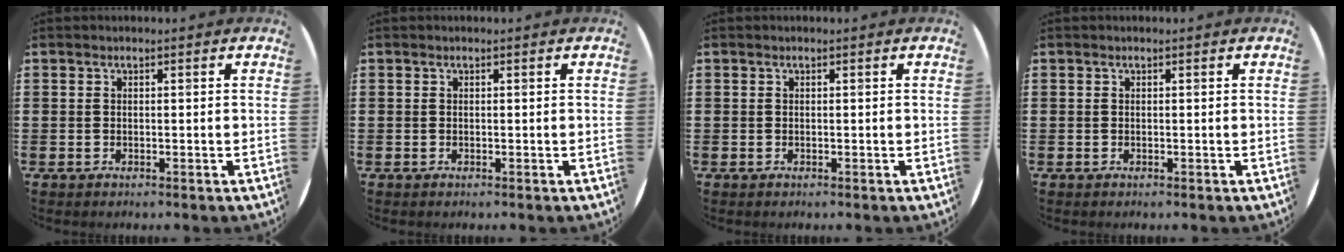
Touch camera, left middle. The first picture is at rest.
{"total": 0.0}
{"total": 0.0}
{"total": 0.0}